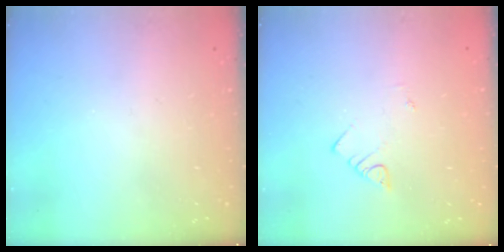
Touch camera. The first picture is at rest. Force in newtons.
{"total": 2.1, "press": 2.1, "slide": 0.4}